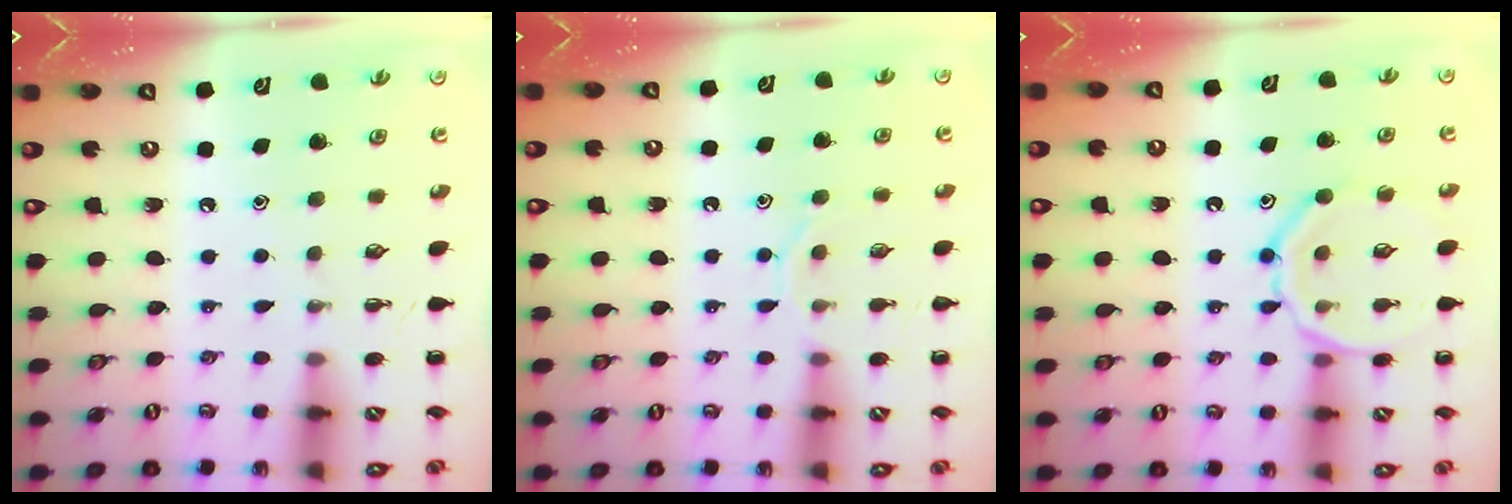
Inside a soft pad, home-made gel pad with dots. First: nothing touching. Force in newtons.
{"total": 7.6, "press": 7.5, "slide": 1.2}
{"total": 13.1, "press": 13.0, "slide": 1.4}